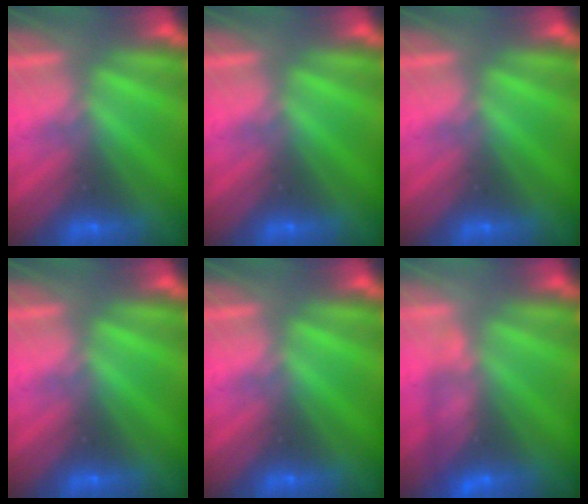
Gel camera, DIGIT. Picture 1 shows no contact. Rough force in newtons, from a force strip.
{"total": 0.0}
{"total": 0.0}
{"total": 0.0}
{"total": 0.0}
{"total": 5.0}